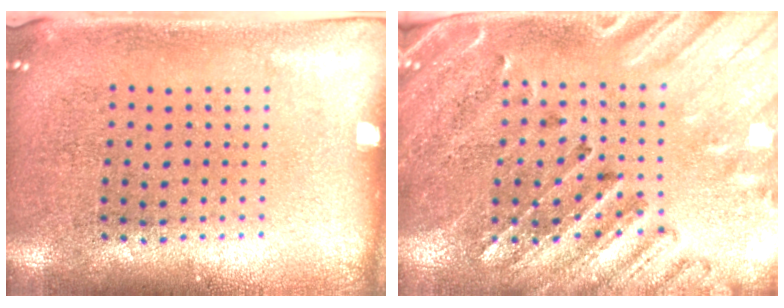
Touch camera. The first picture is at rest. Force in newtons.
{"total": 2.9, "press": 2.6, "slide": 1.1}